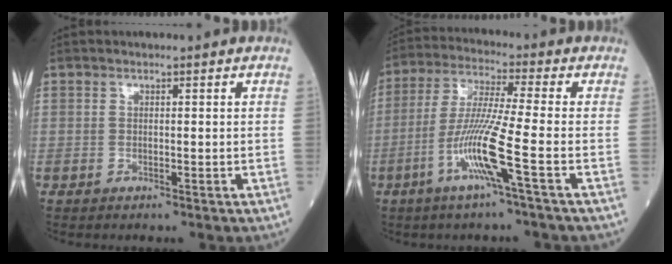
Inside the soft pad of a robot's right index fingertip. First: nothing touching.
{"total": 10.3, "force": [-3.9, -1.2, 9.4], "torque": [-0.193, -0.011, -0.081]}